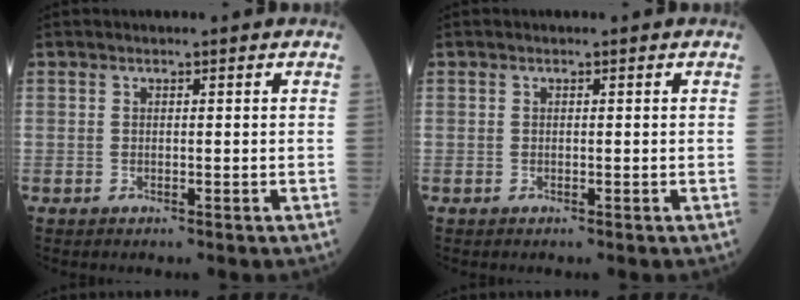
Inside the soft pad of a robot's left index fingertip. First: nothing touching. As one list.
[{"total": 0.0}]